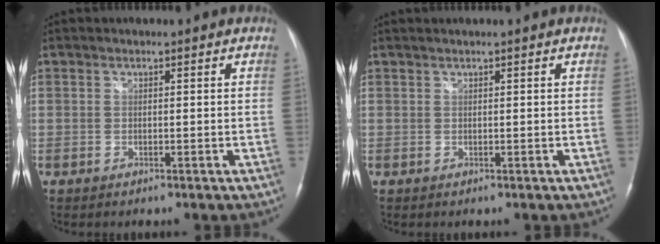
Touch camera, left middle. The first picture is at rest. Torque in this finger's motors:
{"motor_torque": [0.03, 0.01, 0.08, -0.01]}